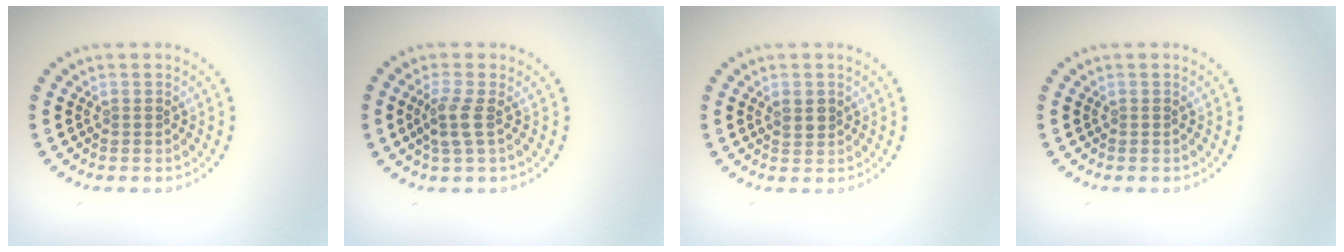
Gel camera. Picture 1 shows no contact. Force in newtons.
{"total": 2.0, "press": 1.7, "slide": 1.1}
{"total": 1.3, "press": 1.3, "slide": 0.4}
{"total": 0.0}